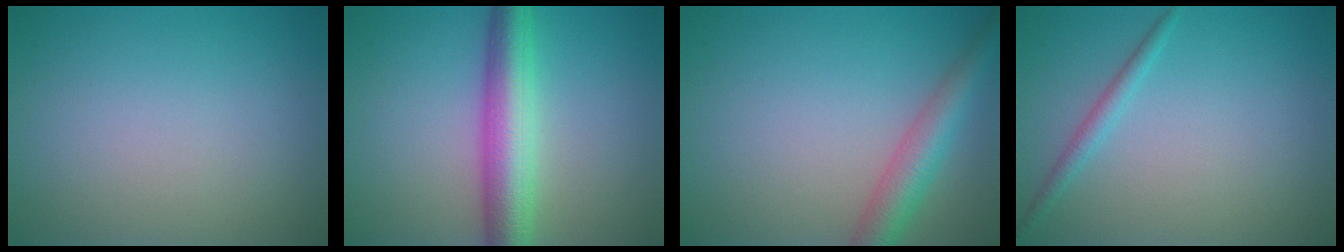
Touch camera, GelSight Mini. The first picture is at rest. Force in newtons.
{"total": 6.4, "press": 6.4, "slide": 0.0}
{"total": 4.2, "press": 4.2, "slide": 0.2}
{"total": 1.4, "press": 1.4, "slide": 0.0}